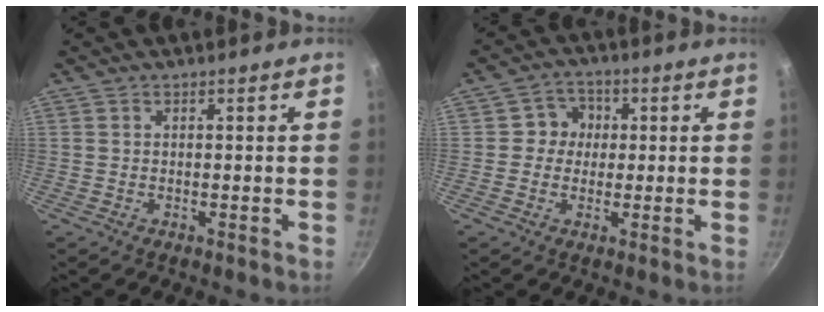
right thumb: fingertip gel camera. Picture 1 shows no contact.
{"total": 5.0, "force": [0.5, 4.8, 1.3], "torque": [0.020, 0.007, -0.002]}